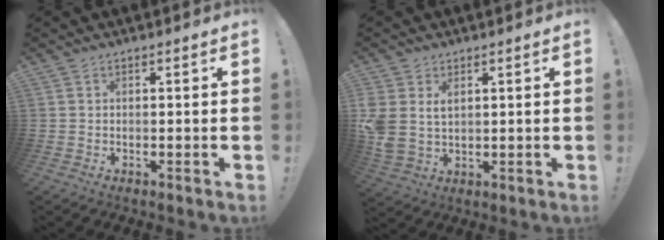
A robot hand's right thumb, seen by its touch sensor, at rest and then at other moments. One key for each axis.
{"total": 6.1, "fx": 2.5, "fy": 4.4, "fz": 3.4, "tx": -0.074, "ty": -0.013, "tz": 0.046}